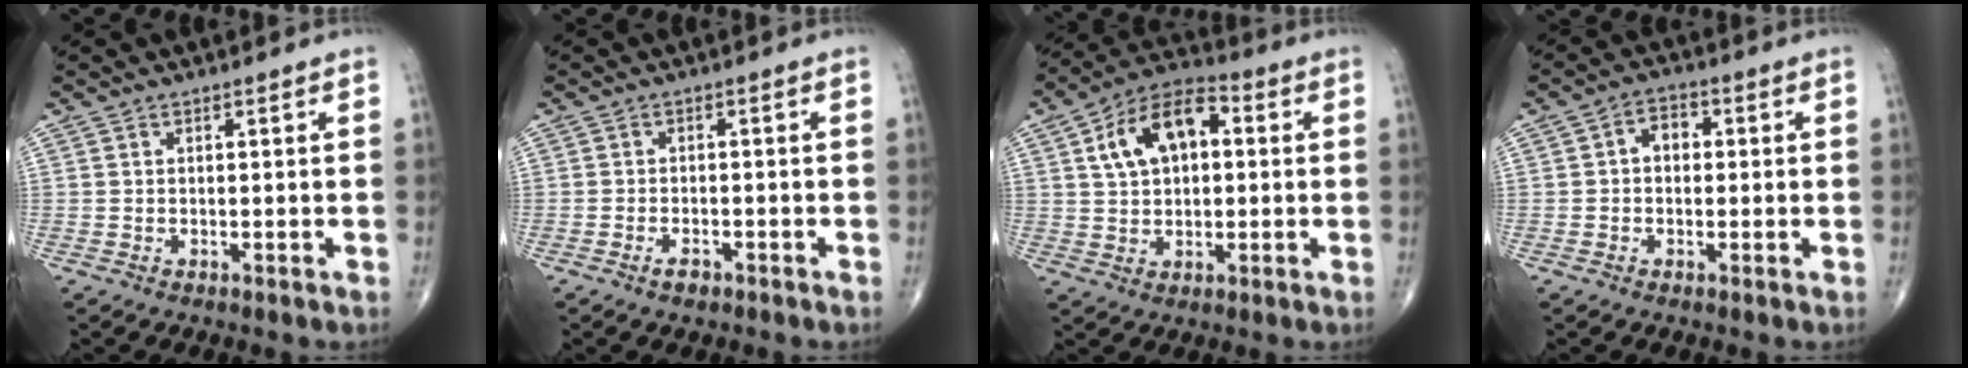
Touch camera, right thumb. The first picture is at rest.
{"total": 1.9, "force": [-1.3, 0.8, 1.2], "torque": [-0.023, 0.005, -0.024]}
{"total": 12.9, "force": [2.9, 7.9, 9.8], "torque": [-0.153, 0.021, 0.039]}
{"total": 4.4, "force": [0.3, 3.3, 2.9], "torque": [-0.031, 0.017, -0.004]}